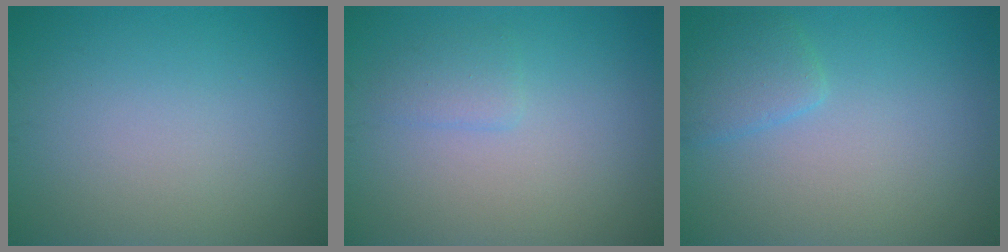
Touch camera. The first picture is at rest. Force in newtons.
{"total": 1.3, "press": 1.3, "slide": 0.1}
{"total": 2.1, "press": 2.1, "slide": 0.2}